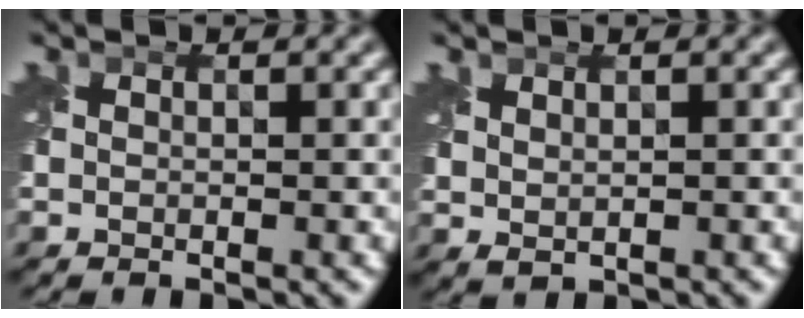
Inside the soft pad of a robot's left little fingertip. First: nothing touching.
{"total": 1.1, "force": [0.8, 0.5, 0.6], "torque": [-0.016, -0.003, 0.021]}